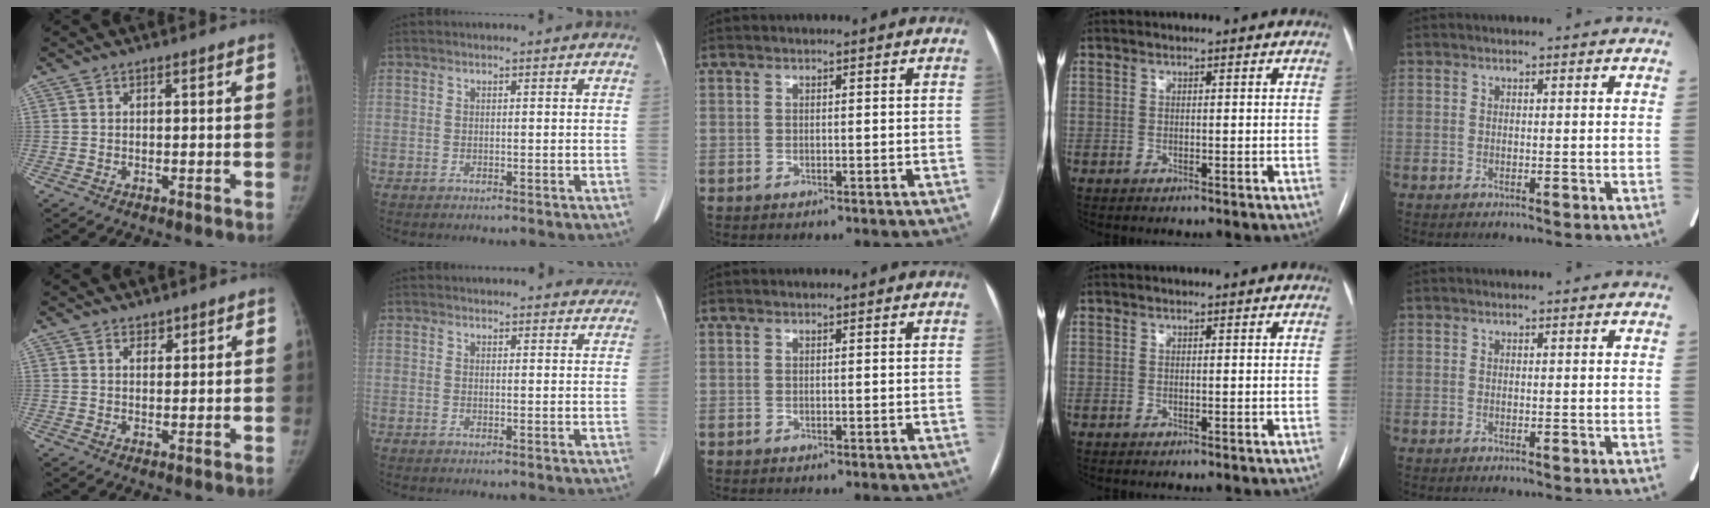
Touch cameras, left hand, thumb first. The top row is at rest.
{"thumb": {"total": 1.7, "force": [1.4, 1.0, 0.3], "torque": [0.010, -0.009, 0.019]}, "index": {"total": 8.1, "force": [7.7, 2.1, 1.1], "torque": [0.011, 0.007, 0.065]}}